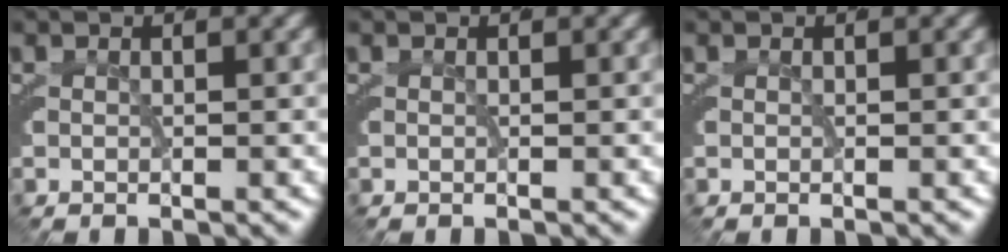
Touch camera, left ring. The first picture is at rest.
{"total": 0.0}
{"total": 0.0}